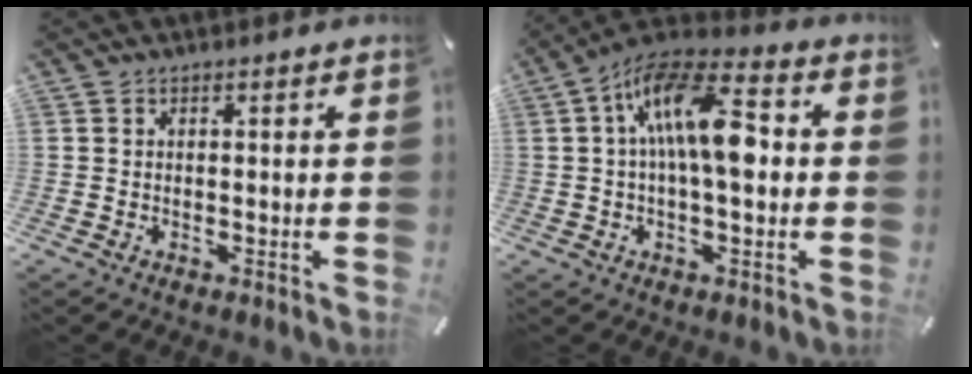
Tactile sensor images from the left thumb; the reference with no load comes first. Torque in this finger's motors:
{"motor_torque": [-0.25, 2.31, 2.50, -0.27, 0.72]}